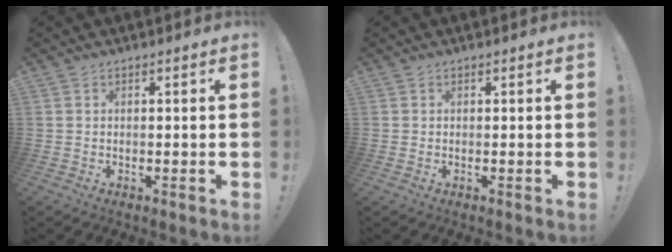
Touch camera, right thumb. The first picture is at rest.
{"total": 0.0}